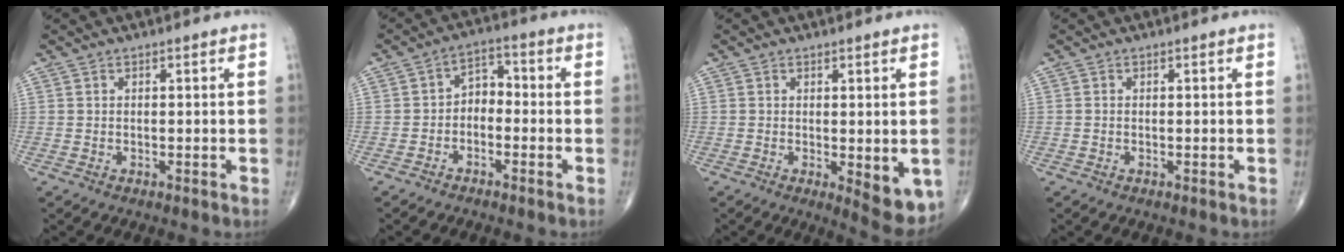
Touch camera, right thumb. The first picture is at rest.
{"total": 4.2, "force": [-1.6, 2.9, 2.6], "torque": [-0.024, 0.032, -0.041]}
{"total": 7.4, "force": [-1.6, 2.8, 6.7], "torque": [-0.075, -0.018, -0.015]}
{"total": 0.0}